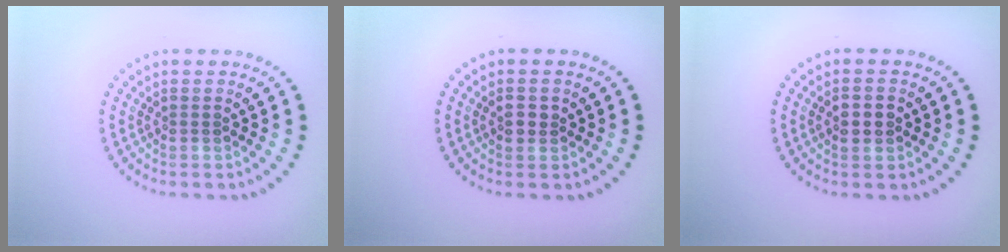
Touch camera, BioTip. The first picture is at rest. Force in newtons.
{"total": 1.4, "press": 1.4, "slide": 0.3}
{"total": 2.3, "press": 2.2, "slide": 0.1}